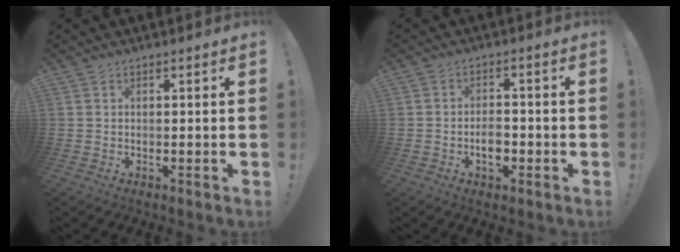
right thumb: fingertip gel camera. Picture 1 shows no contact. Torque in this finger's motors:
{"motor_torque": [0.88, 0.61, 0.37, -0.43, 0.00]}